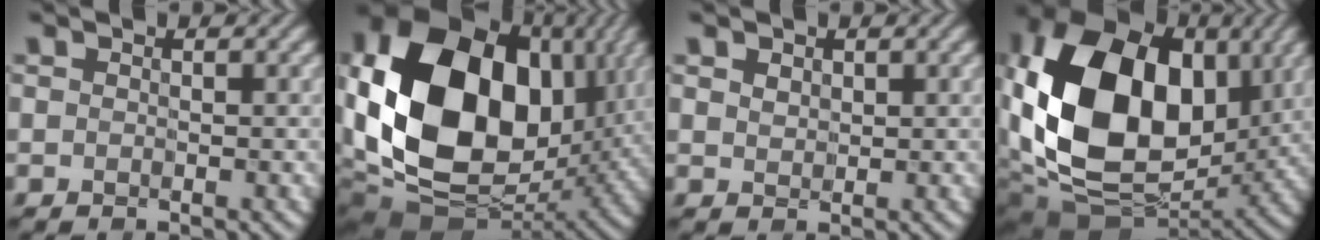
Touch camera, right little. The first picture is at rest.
{"total": 18.6, "force": [1.1, 13.8, 12.5], "torque": [-0.274, -0.022, 0.034]}
{"total": 1.5, "force": [0.7, 1.1, 0.8], "torque": [-0.020, -0.001, 0.015]}
{"total": 16.7, "force": [0.9, 12.0, 11.5], "torque": [-0.240, -0.018, 0.018]}